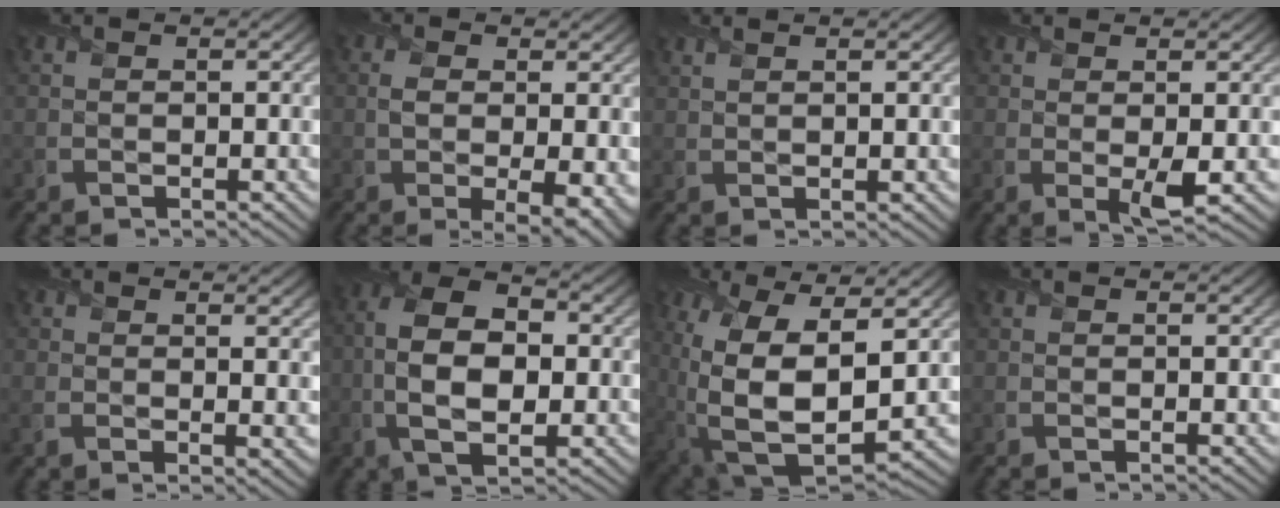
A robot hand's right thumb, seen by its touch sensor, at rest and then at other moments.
{"total": 6.6, "force": [-0.4, 3.1, 5.8], "torque": [-0.109, -0.011, 0.000]}
{"total": 1.6, "force": [1.1, 0.2, 1.0], "torque": [-0.023, 0.001, 0.019]}
{"total": 2.4, "force": [0.3, 0.4, 2.3], "torque": [-0.047, -0.006, 0.008]}
{"total": 4.2, "force": [0.6, 1.1, 4.0], "torque": [-0.065, -0.007, 0.011]}
{"total": 10.8, "force": [-0.9, 6.0, 8.9], "torque": [-0.191, 0.000, -0.020]}
{"total": 16.1, "force": [0.9, 8.6, 13.6], "torque": [-0.263, -0.035, 0.039]}
{"total": 0.0}